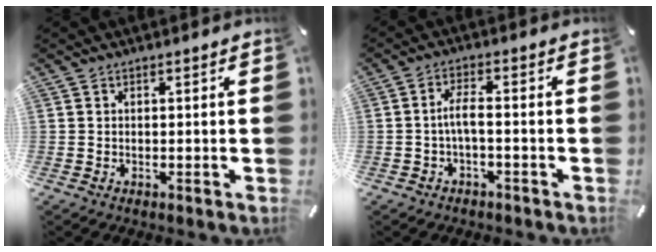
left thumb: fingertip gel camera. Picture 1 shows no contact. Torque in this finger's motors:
{"motor_torque": [-0.02, -0.24, 0.26, 0.17, 0.06]}